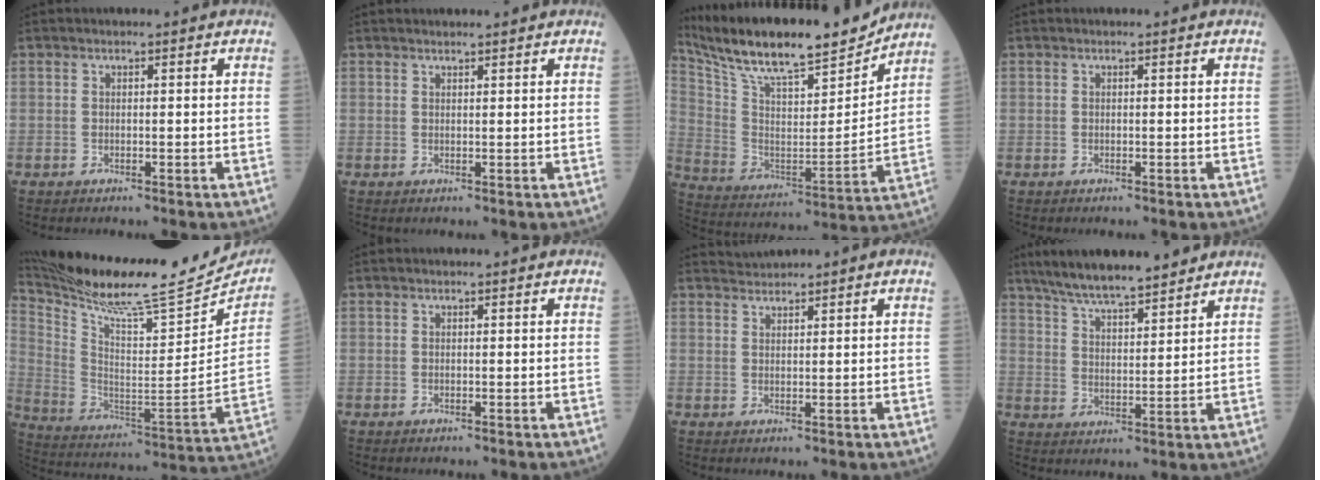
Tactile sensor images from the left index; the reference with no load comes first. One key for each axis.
{"total": 2.3, "fx": 2.2, "fy": 0.0, "fz": 0.6, "tx": -0.008, "ty": 0.017, "tz": 0.032}
{"total": 22.2, "fx": 19.5, "fy": 3.3, "fz": 10.1, "tx": -0.195, "ty": -0.005, "tz": 0.325}
{"total": 0.0}
{"total": 26.9, "fx": 24.0, "fy": 2.0, "fz": 12.0, "tx": -0.225, "ty": -0.077, "tz": 0.367}
{"total": 0.0}
{"total": 2.0, "fx": 1.9, "fy": -0.3, "fz": -0.2, "tx": -0.004, "ty": 0.015, "tz": 0.043}
{"total": 12.3, "fx": 10.6, "fy": 1.8, "fz": 6.0, "tx": -0.101, "ty": 0.017, "tz": 0.179}